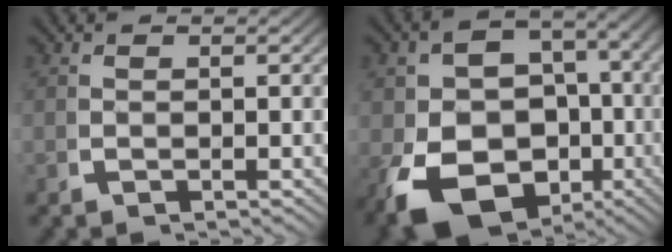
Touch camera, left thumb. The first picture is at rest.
{"total": 15.3, "force": [-4.2, 11.7, 8.8], "torque": [-0.194, -0.074, -0.037]}